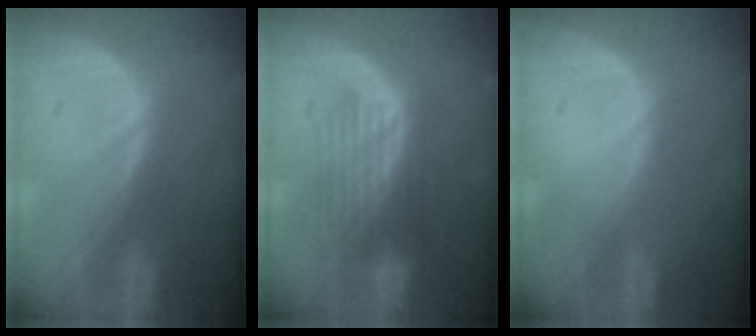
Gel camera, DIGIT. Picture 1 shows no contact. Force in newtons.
{"total": 6.3, "press": 6.3, "slide": 0.5}
{"total": 0.0}